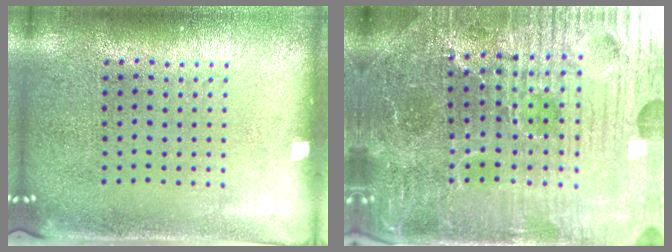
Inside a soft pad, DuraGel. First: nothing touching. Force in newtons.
{"total": 5.6, "press": 5.4, "slide": 1.6}